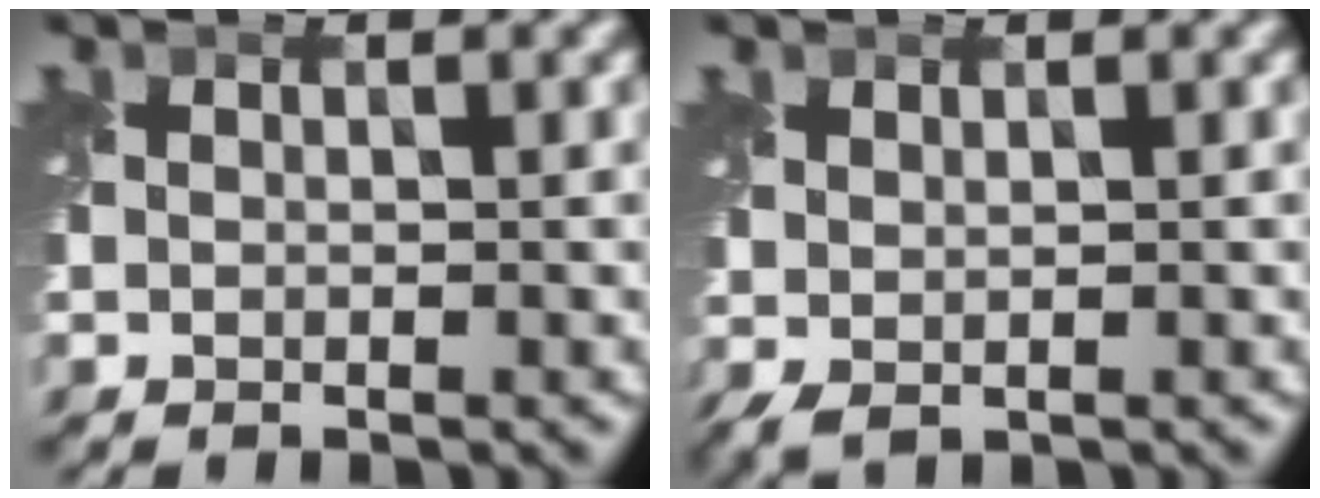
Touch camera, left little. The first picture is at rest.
{"total": 1.2, "force": [0.3, 0.6, 1.0], "torque": [-0.028, 0.000, 0.009]}